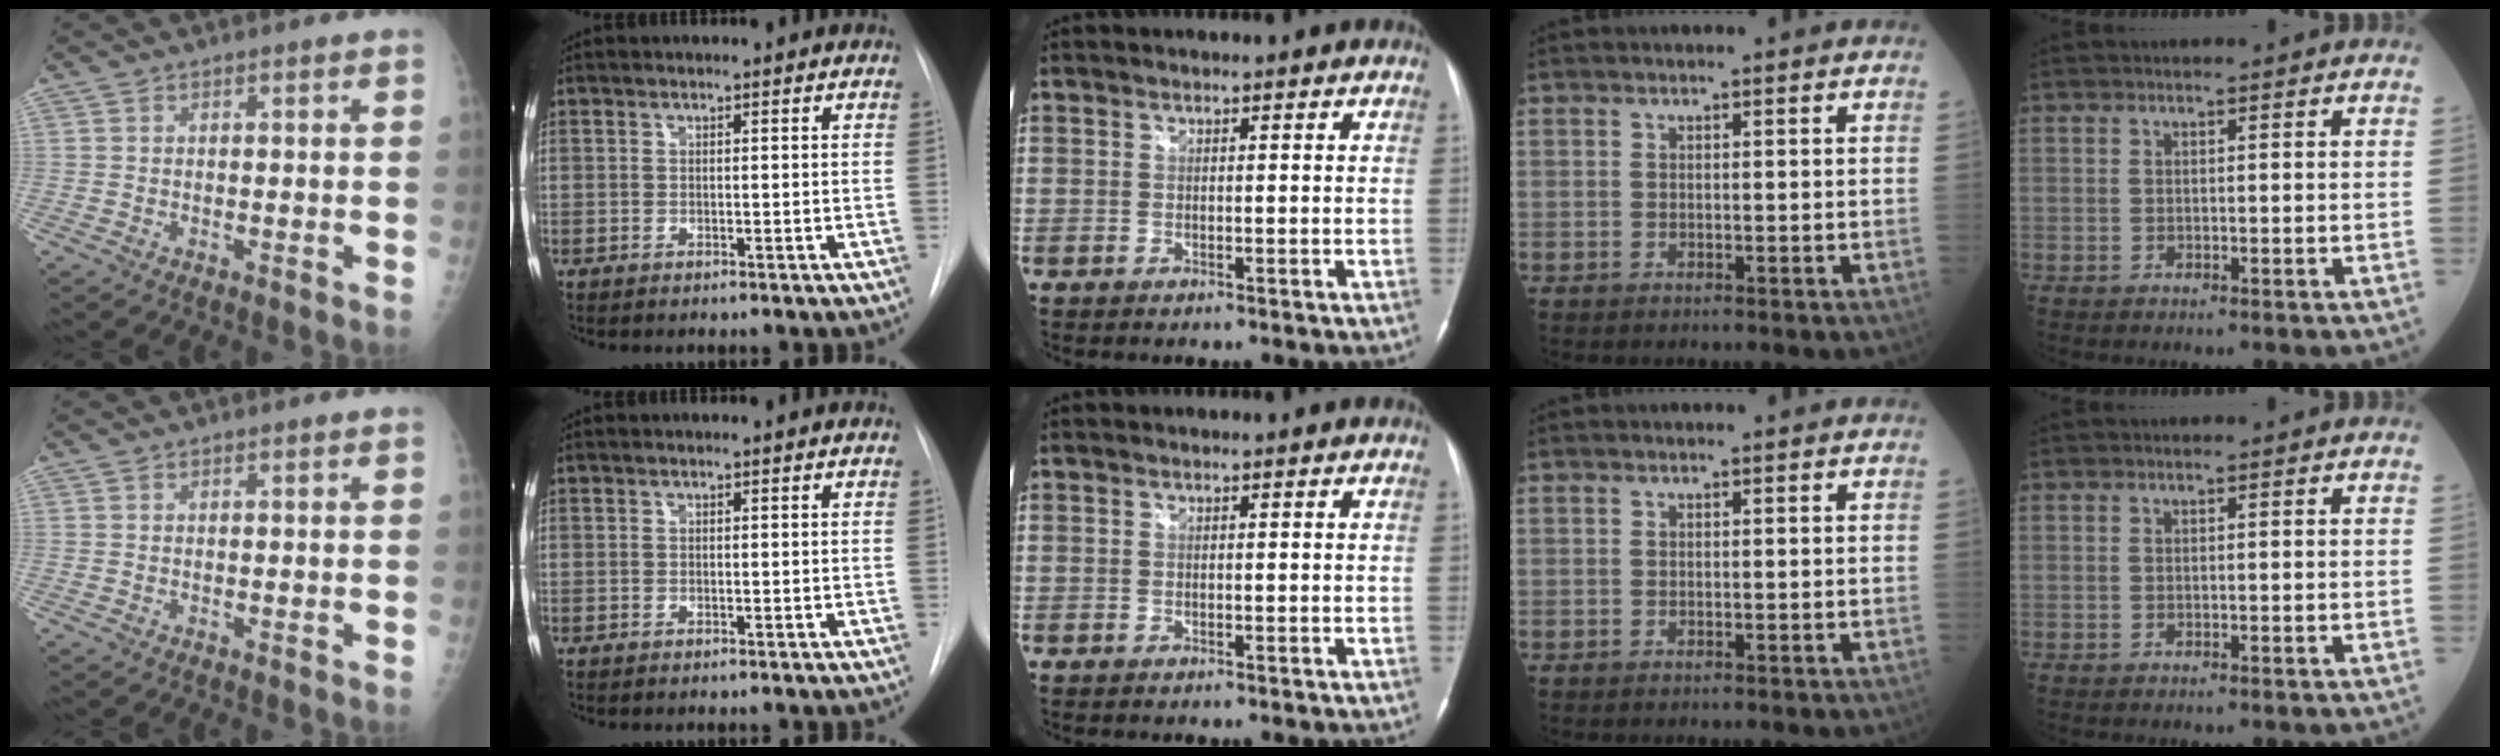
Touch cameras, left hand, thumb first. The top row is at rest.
{}